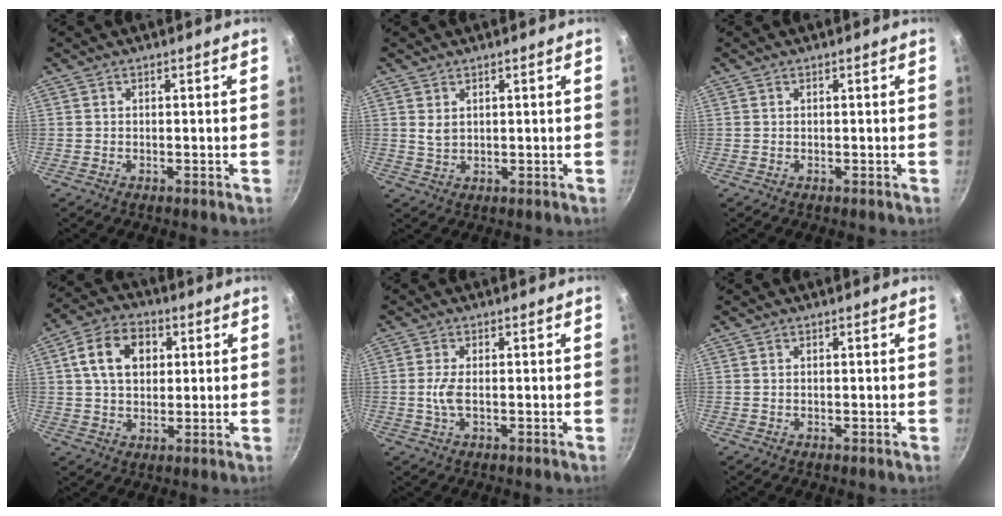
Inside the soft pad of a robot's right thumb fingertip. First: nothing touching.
{"total": 2.2, "force": [0.9, 1.3, 1.4], "torque": [-0.024, -0.005, 0.021]}
{"total": 0.0}
{"total": 11.0, "force": [2.7, 7.9, 7.1], "torque": [-0.106, 0.010, 0.036]}
{"total": 3.0, "force": [-0.4, 1.0, 2.8], "torque": [-0.069, 0.000, -0.010]}
{"total": 0.0}